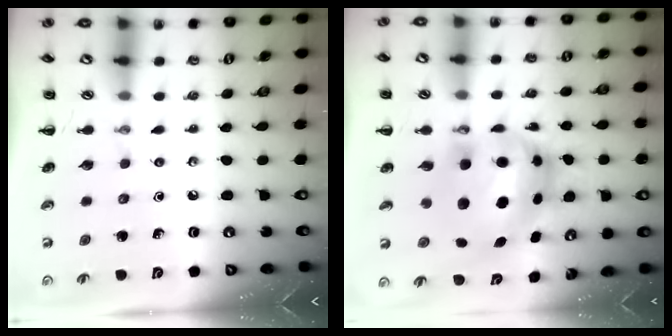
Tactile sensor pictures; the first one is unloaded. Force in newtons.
{"total": 8.6, "press": 8.4, "slide": 2.1}